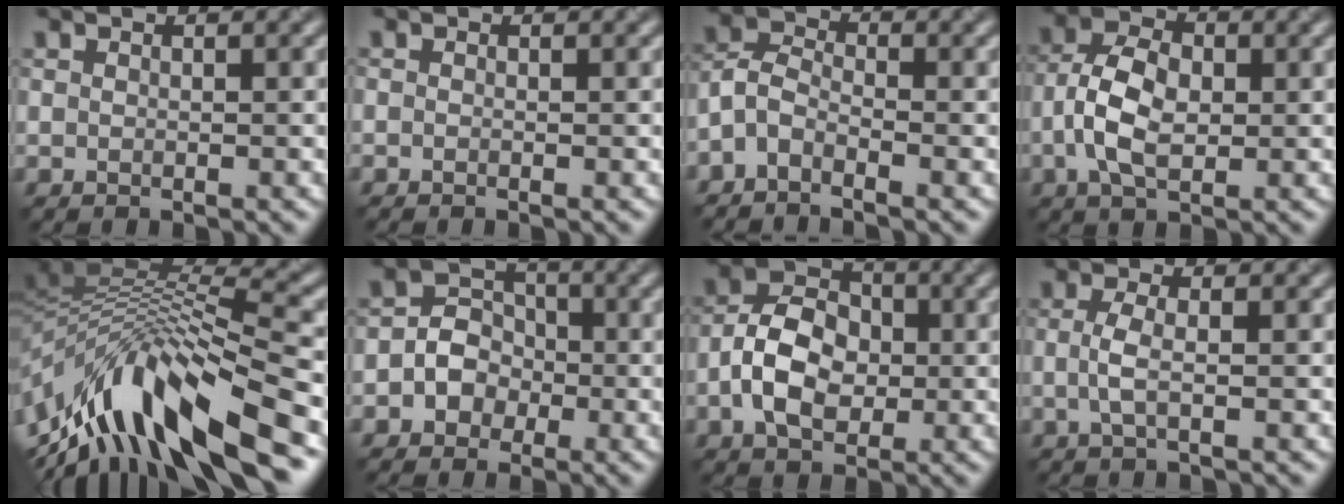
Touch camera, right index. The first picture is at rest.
{"total": 0.0}
{"total": 2.7, "force": [-1.7, 1.2, 1.7], "torque": [-0.037, 0.005, -0.049]}
{"total": 5.4, "force": [-0.7, 3.3, 4.2], "torque": [-0.087, -0.001, -0.018]}
{"total": 12.6, "force": [-5.8, 4.5, 10.2], "torque": [-0.199, 0.010, -0.100]}
{"total": 3.4, "force": [-1.1, 3.0, 1.4], "torque": [0.000, 0.001, -0.033]}
{"total": 6.1, "force": [-1.2, 4.2, 4.2], "torque": [-0.080, 0.005, -0.027]}
{"total": 2.1, "force": [-0.4, 0.6, 2.0], "torque": [-0.047, -0.004, -0.010]}